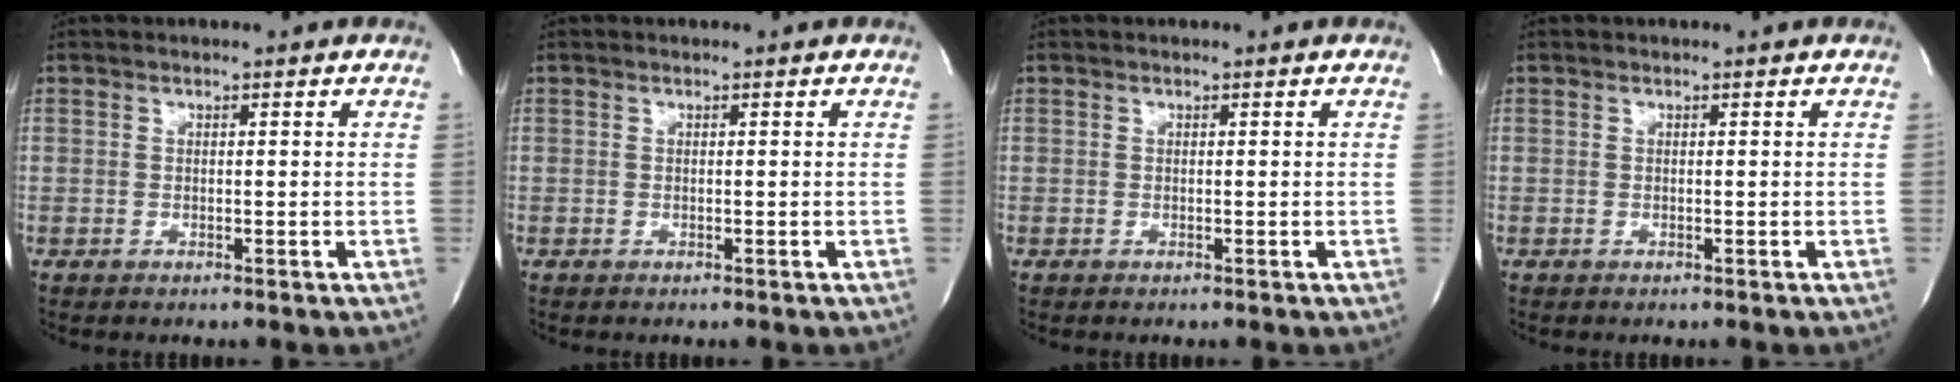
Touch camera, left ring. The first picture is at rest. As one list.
[{"total": 0.0}, {"total": 0.0}, {"total": 0.0}]